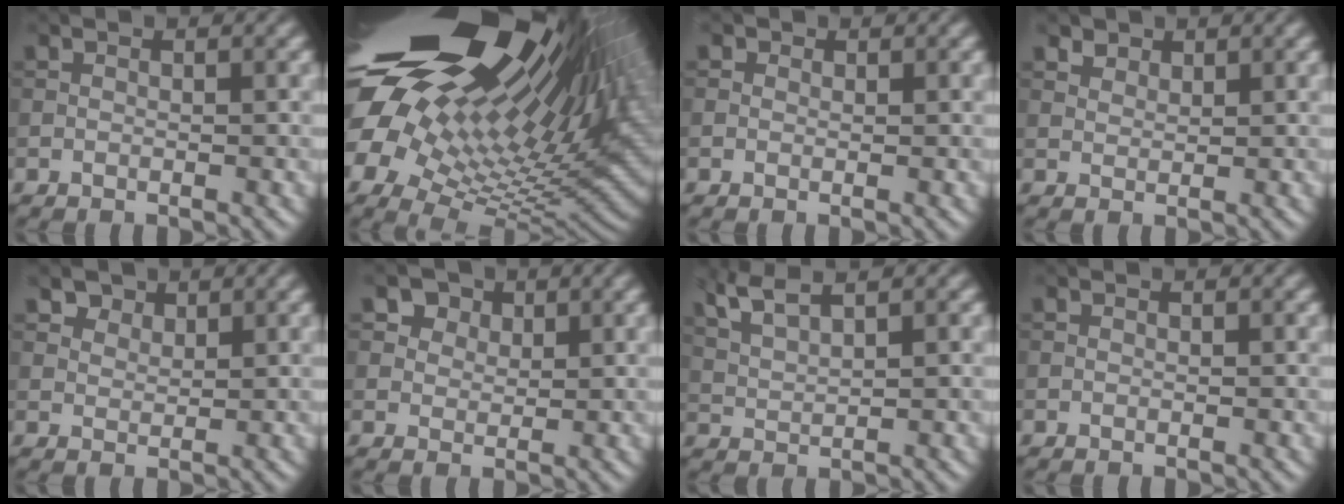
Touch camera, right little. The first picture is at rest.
{"total": 21.9, "force": [7.9, 10.5, 17.6], "torque": [-0.307, 0.009, 0.142]}
{"total": 0.5, "force": [0.2, 0.5, 0.1], "torque": [0.001, -0.002, -0.001]}
{"total": 1.7, "force": [1.3, 0.9, 0.4], "torque": [-0.009, -0.010, 0.032]}
{"total": 2.3, "force": [1.8, 1.3, 0.6], "torque": [-0.019, -0.014, 0.042]}
{"total": 5.3, "force": [3.3, 3.5, 2.2], "torque": [-0.062, -0.002, 0.054]}
{"total": 3.6, "force": [2.6, 0.7, 2.4], "torque": [-0.056, 0.015, 0.054]}
{"total": 0.0}